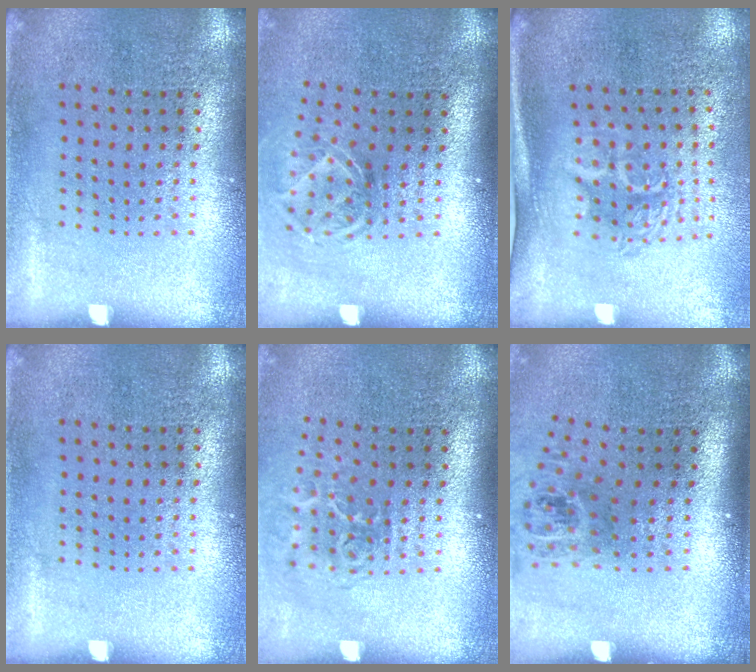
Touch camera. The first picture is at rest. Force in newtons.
{"total": 1.8, "press": 1.3, "slide": 1.3}
{"total": 1.7, "press": 1.3, "slide": 1.1}
{"total": 0.0}
{"total": 1.9, "press": 1.2, "slide": 1.4}
{"total": 1.7, "press": 1.2, "slide": 1.2}